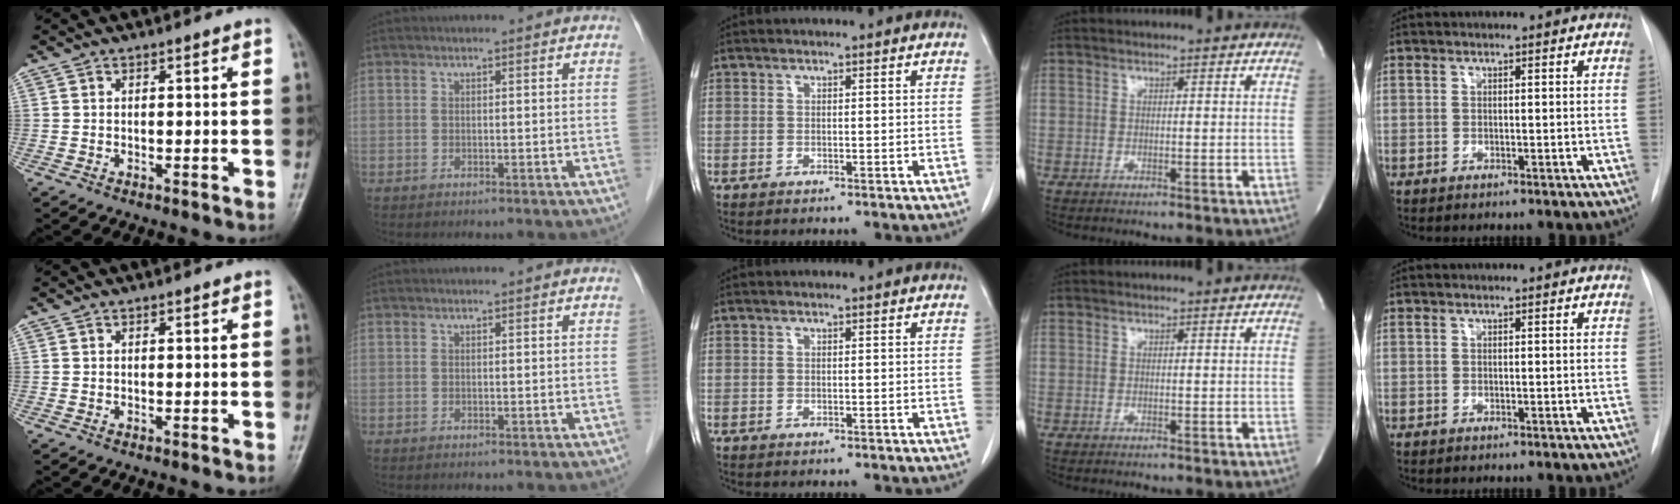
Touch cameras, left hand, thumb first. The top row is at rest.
{}